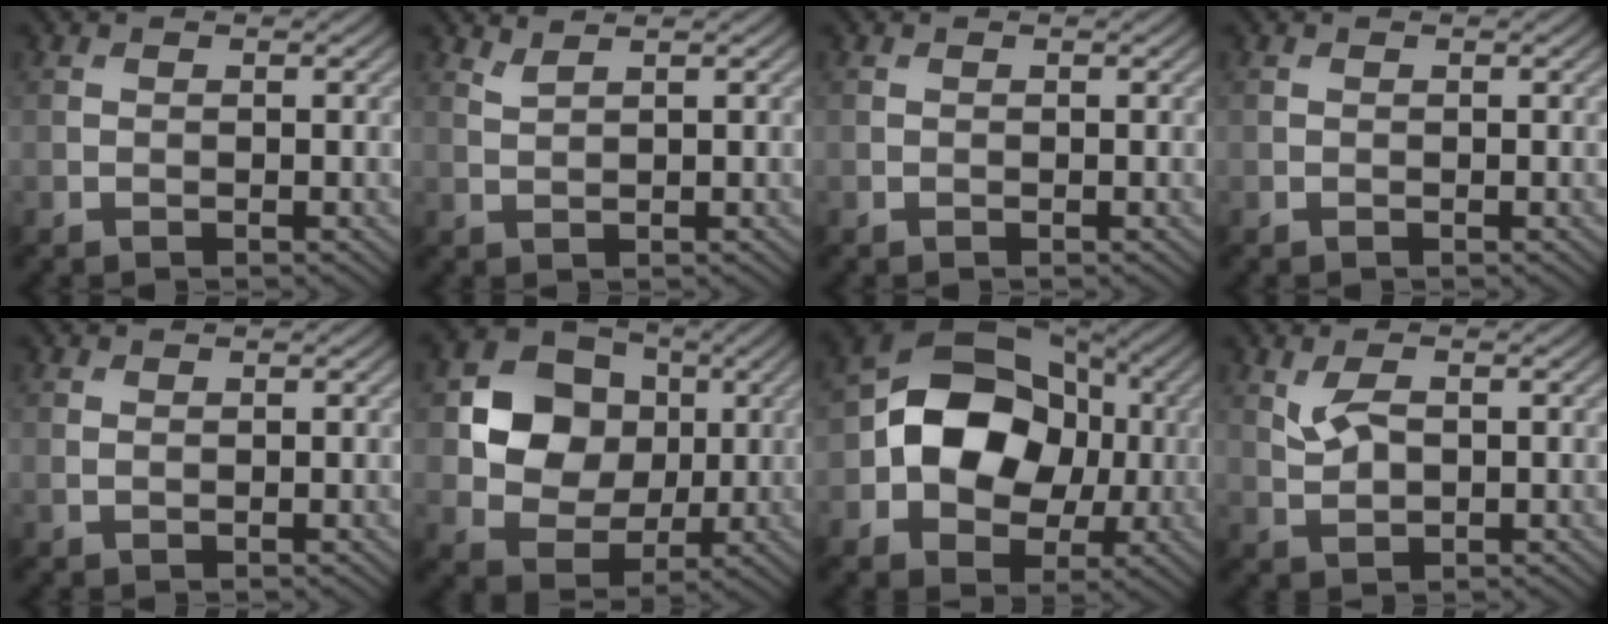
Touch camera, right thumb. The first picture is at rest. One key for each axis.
{"total": 1.5, "fx": 1.3, "fy": 0.2, "fz": 0.7, "tx": -0.019, "ty": 0.005, "tz": 0.028}
{"total": 0.0}
{"total": 0.0}
{"total": 0.6, "fx": 0.4, "fy": 0.3, "fz": 0.3, "tx": -0.010, "ty": -0.001, "tz": 0.009}
{"total": 10.2, "fx": 1.8, "fy": 8.6, "fz": 5.2, "tx": -0.106, "ty": 0.006, "tz": 0.023}
{"total": 12.5, "fx": -0.2, "fy": 9.6, "fz": 8.0, "tx": -0.134, "ty": 0.010, "tz": -0.020}
{"total": 3.3, "fx": 1.2, "fy": 1.5, "fz": 2.7, "tx": -0.062, "ty": 0.000, "tz": 0.026}